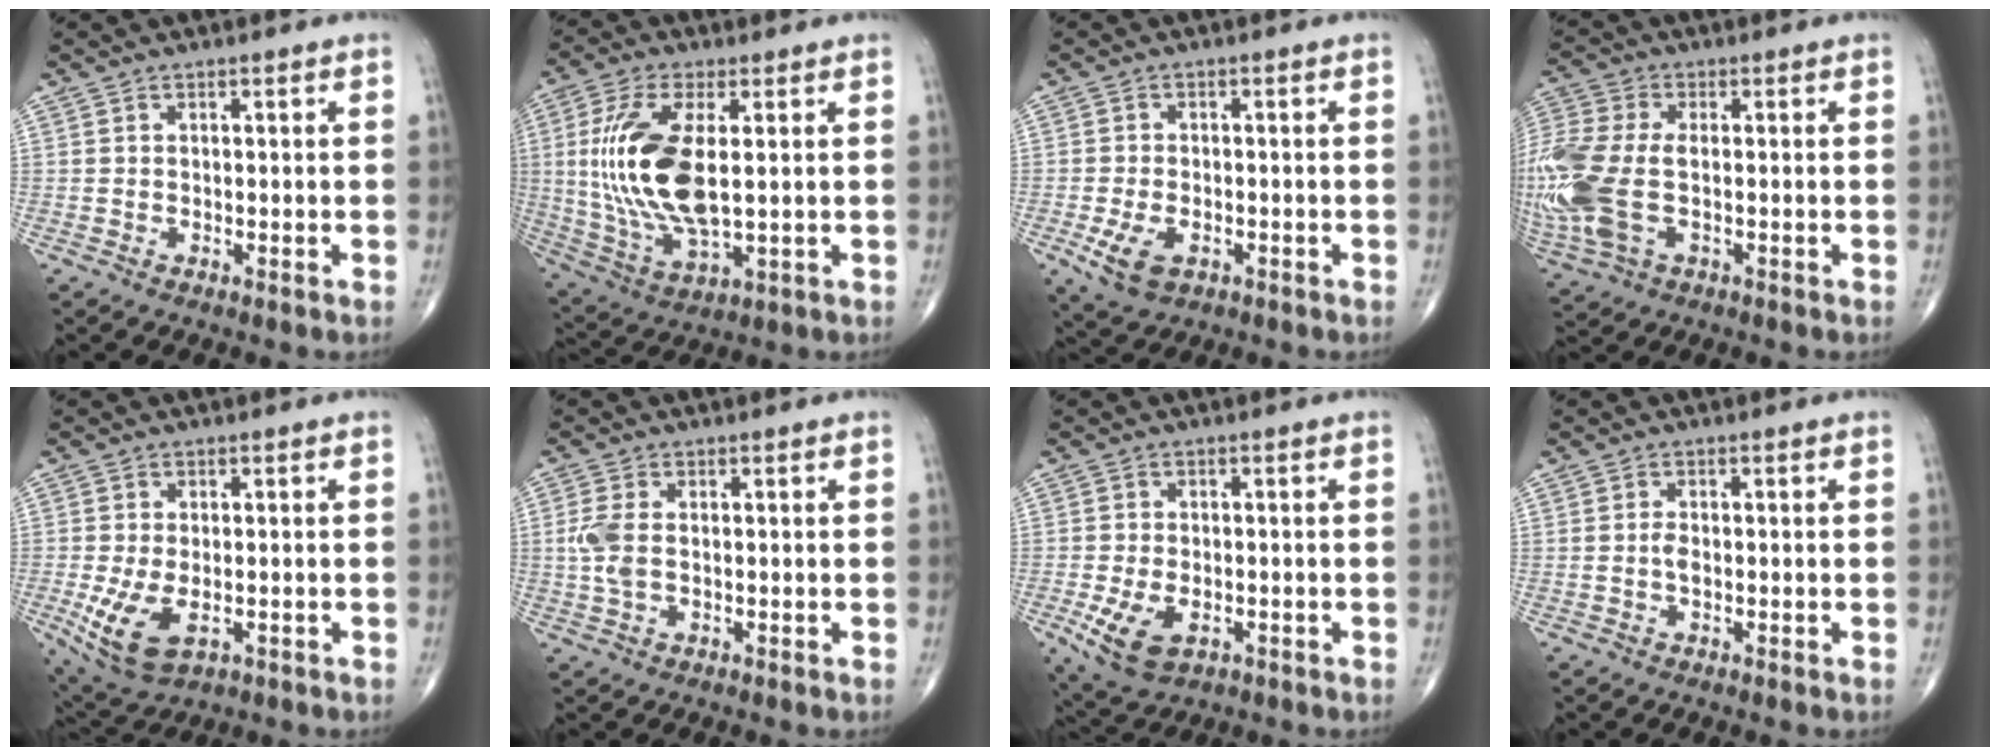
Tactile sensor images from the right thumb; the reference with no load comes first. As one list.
[{"total": 17.1, "force": [1.6, 7.3, 15.4], "torque": [-0.329, -0.014, 0.039]}, {"total": 6.3, "force": [-2.4, 3.7, 4.4], "torque": [-0.087, 0.000, -0.035]}, {"total": 18.3, "force": [-2.3, 10.5, 14.8], "torque": [-0.406, -0.005, -0.035]}, {"total": 9.1, "force": [-2.4, 4.9, 7.3], "torque": [-0.148, -0.012, -0.031]}, {"total": 4.4, "force": [0.0, 2.4, 3.7], "torque": [-0.100, 0.003, -0.002]}, {"total": 8.1, "force": [-2.8, 4.7, 6.0], "torque": [-0.116, -0.003, -0.041]}, {"total": 1.6, "force": [-0.2, 0.9, 1.4], "torque": [-0.027, 0.001, -0.006]}]